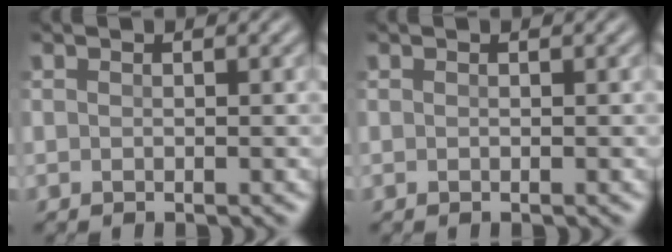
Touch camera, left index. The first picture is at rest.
{"total": 0.0}